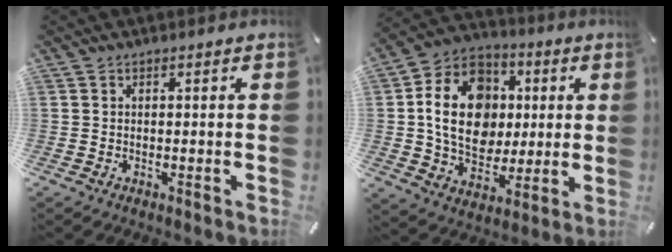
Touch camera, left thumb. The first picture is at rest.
{"total": 17.8, "force": [1.5, 14.5, 10.2], "torque": [-0.203, 0.011, 0.030]}